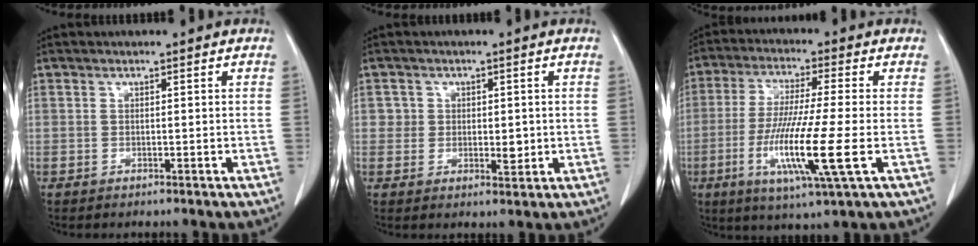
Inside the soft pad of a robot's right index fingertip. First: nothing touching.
{"total": 3.3, "force": [0.3, 2.8, 1.7], "torque": [-0.010, 0.001, 0.008]}
{"total": 13.2, "force": [-3.5, -0.2, 12.8], "torque": [-0.254, -0.027, -0.068]}